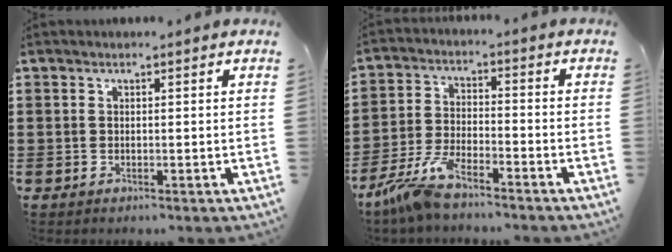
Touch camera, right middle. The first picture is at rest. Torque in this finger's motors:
{"motor_torque": [0.44, 0.17, 0.03, 0.07]}